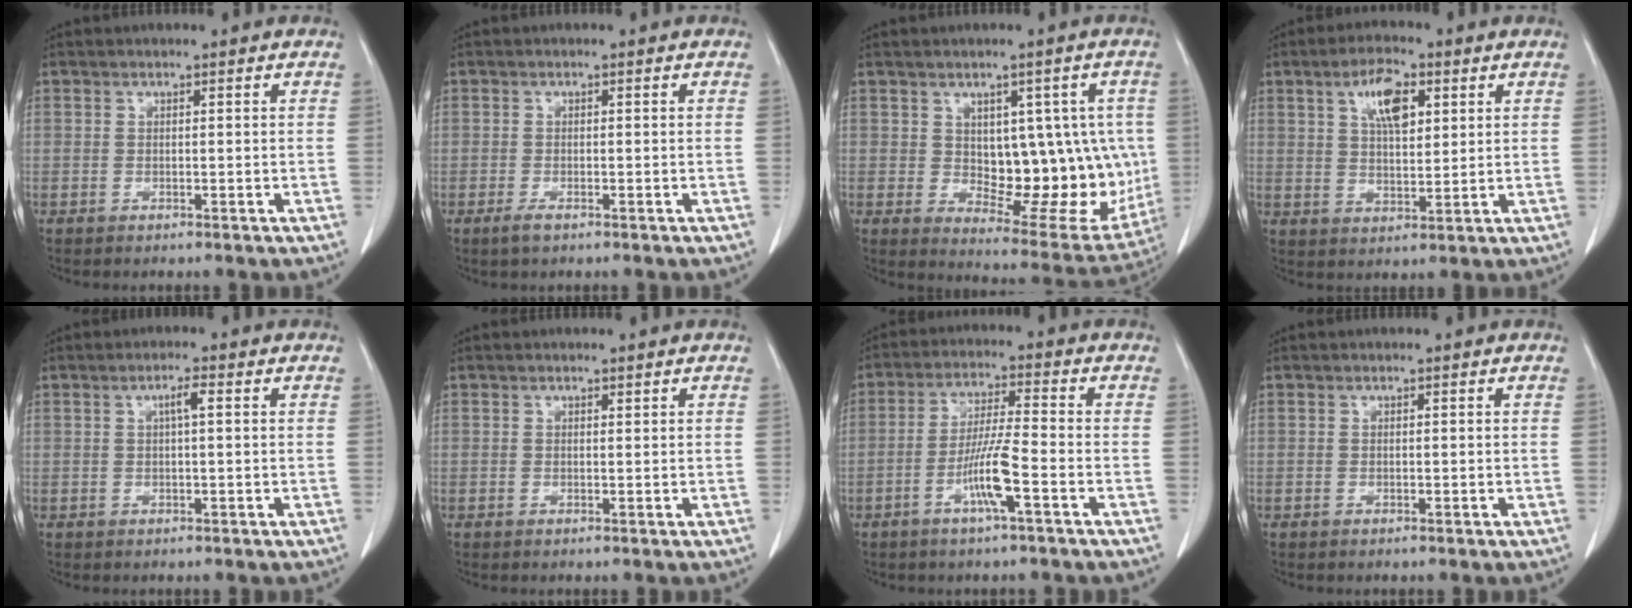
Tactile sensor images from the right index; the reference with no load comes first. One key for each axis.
{"total": 1.5, "fx": -1.0, "fy": 0.5, "fz": 1.0, "tx": -0.024, "ty": -0.002, "tz": -0.016}
{"total": 15.8, "fx": 0.4, "fy": 8.1, "fz": 13.5, "tx": -0.165, "ty": 0.005, "tz": 0.033}
{"total": 7.6, "fx": 3.3, "fy": 3.0, "fz": 6.2, "tx": -0.114, "ty": 0.008, "tz": 0.059}
{"total": 2.0, "fx": 0.5, "fy": 0.1, "fz": 2.0, "tx": -0.034, "ty": 0.005, "tz": 0.007}
{"total": 0.0}
{"total": 7.4, "fx": -2.9, "fy": -0.1, "fz": 6.8, "tx": -0.134, "ty": -0.004, "tz": -0.058}
{"total": 0.0}